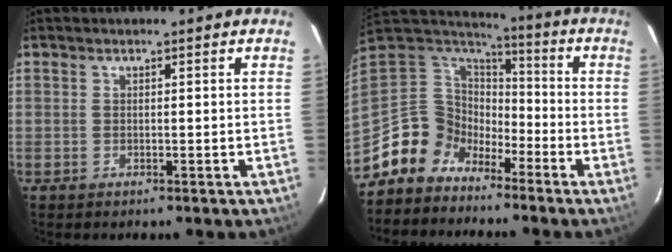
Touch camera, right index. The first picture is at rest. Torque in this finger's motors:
{"motor_torque": [0.95, -0.97, 0.09, -0.04]}